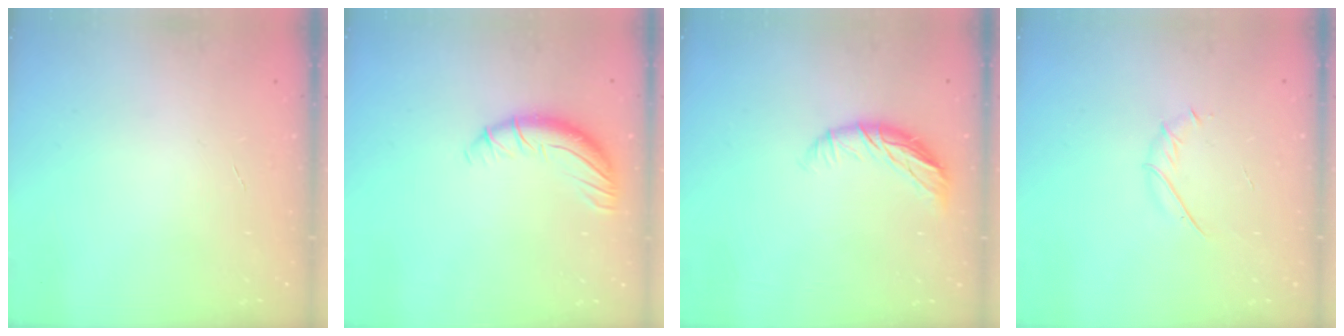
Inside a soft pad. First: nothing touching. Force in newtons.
{"total": 9.2, "press": 9.0, "slide": 2.0}
{"total": 9.0, "press": 8.9, "slide": 1.1}
{"total": 2.7, "press": 2.6, "slide": 0.8}